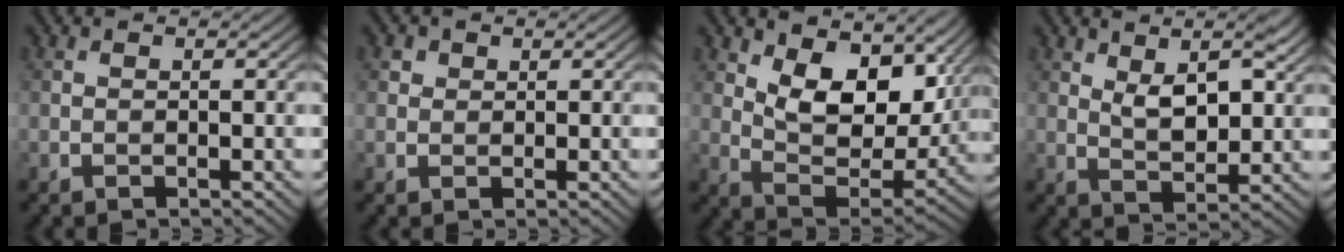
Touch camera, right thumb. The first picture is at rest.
{"total": 1.6, "force": [0.8, 1.3, 0.4], "torque": [-0.007, -0.005, 0.013]}
{"total": 12.2, "force": [5.3, 6.7, 8.8], "torque": [-0.167, -0.013, 0.094]}
{"total": 6.5, "force": [2.8, 3.0, 5.1], "torque": [-0.093, -0.003, 0.051]}